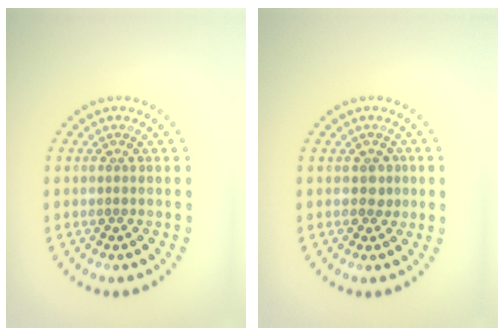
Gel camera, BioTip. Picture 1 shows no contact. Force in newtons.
{"total": 1.1, "press": 1.1, "slide": 0.4}